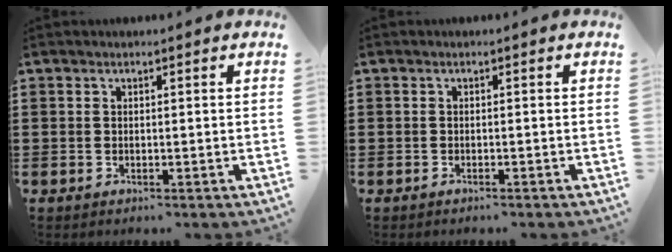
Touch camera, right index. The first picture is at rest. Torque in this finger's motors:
{"motor_torque": [-0.09, 0.15, -0.38, -0.08]}